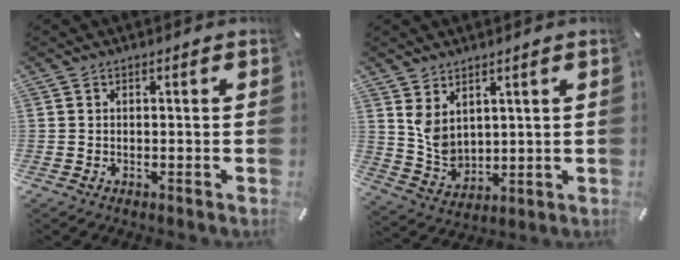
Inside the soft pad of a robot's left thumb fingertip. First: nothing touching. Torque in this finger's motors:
{"motor_torque": [1.12, 1.11, 0.94, -0.86, 0.37]}